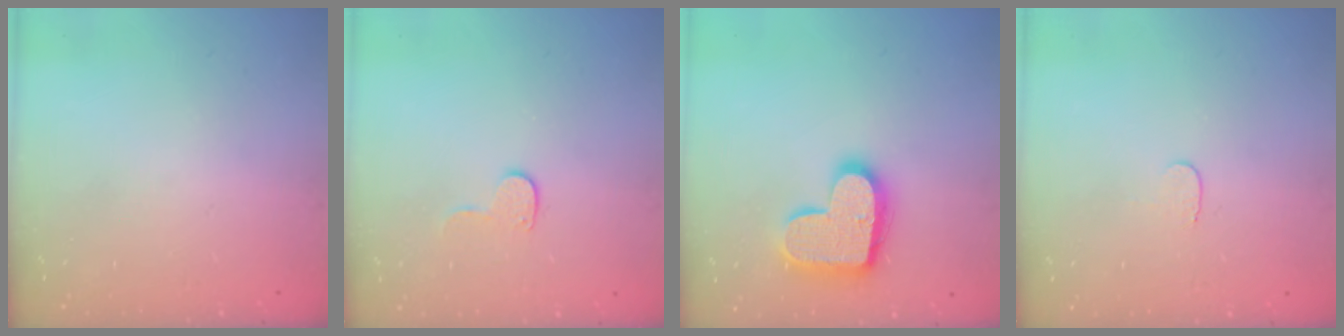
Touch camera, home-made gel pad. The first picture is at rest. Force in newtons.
{"total": 6.4, "press": 6.4, "slide": 0.5}
{"total": 16.6, "press": 16.5, "slide": 0.9}
{"total": 3.2, "press": 3.2, "slide": 0.3}